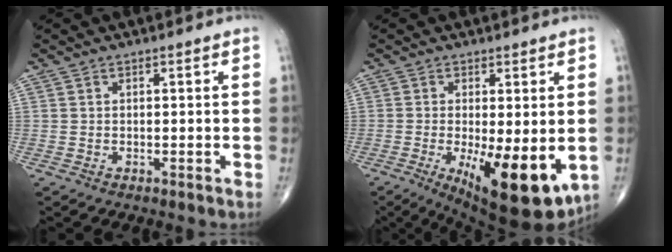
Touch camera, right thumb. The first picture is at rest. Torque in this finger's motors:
{"motor_torque": [1.50, 2.61, 0.68, -0.80, 0.46]}